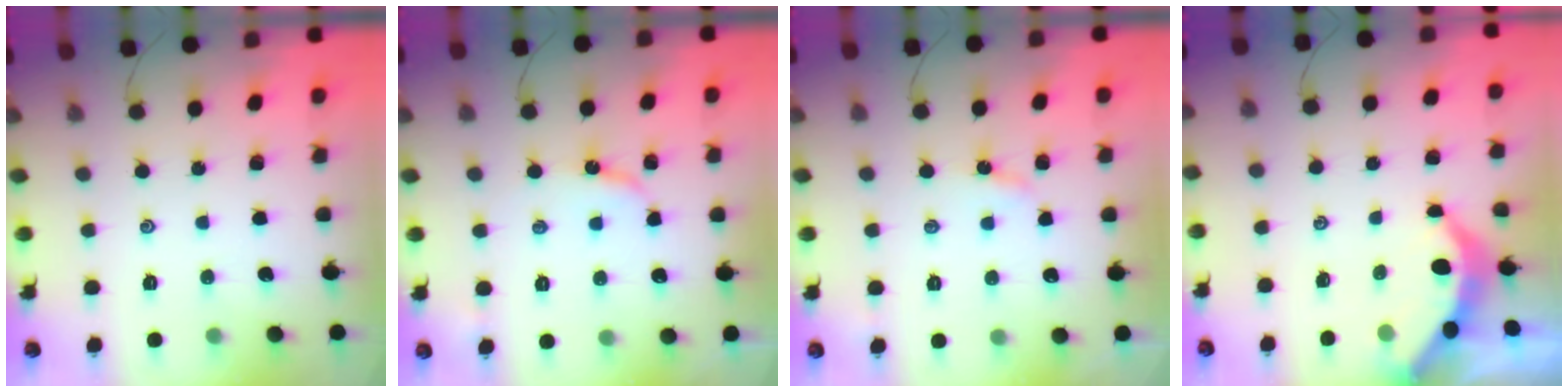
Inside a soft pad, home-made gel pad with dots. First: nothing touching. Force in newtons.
{"total": 4.4, "press": 4.4, "slide": 0.4}
{"total": 3.4, "press": 3.4, "slide": 0.5}
{"total": 3.8, "press": 3.7, "slide": 0.5}